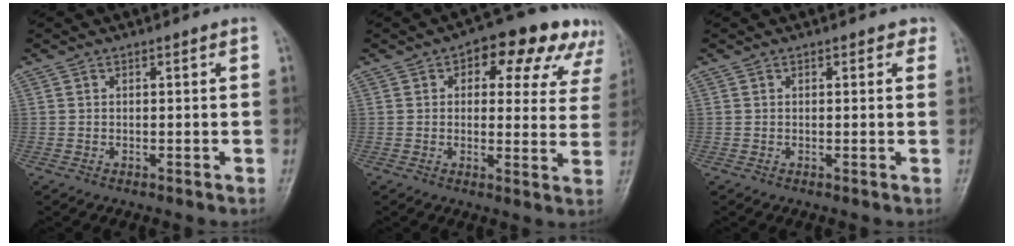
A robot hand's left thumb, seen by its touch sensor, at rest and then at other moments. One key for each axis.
{"total": 14.7, "fx": 7.9, "fy": 8.1, "fz": 9.5, "tx": -0.058, "ty": -0.006, "tz": 0.086}
{"total": 1.5, "fx": 0.9, "fy": 1.0, "fz": 0.7, "tx": 0.007, "ty": -0.002, "tz": 0.005}